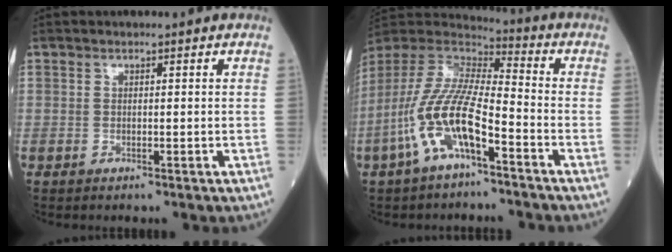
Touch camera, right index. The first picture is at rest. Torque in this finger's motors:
{"motor_torque": [0.66, -0.41, 1.05, 0.16]}